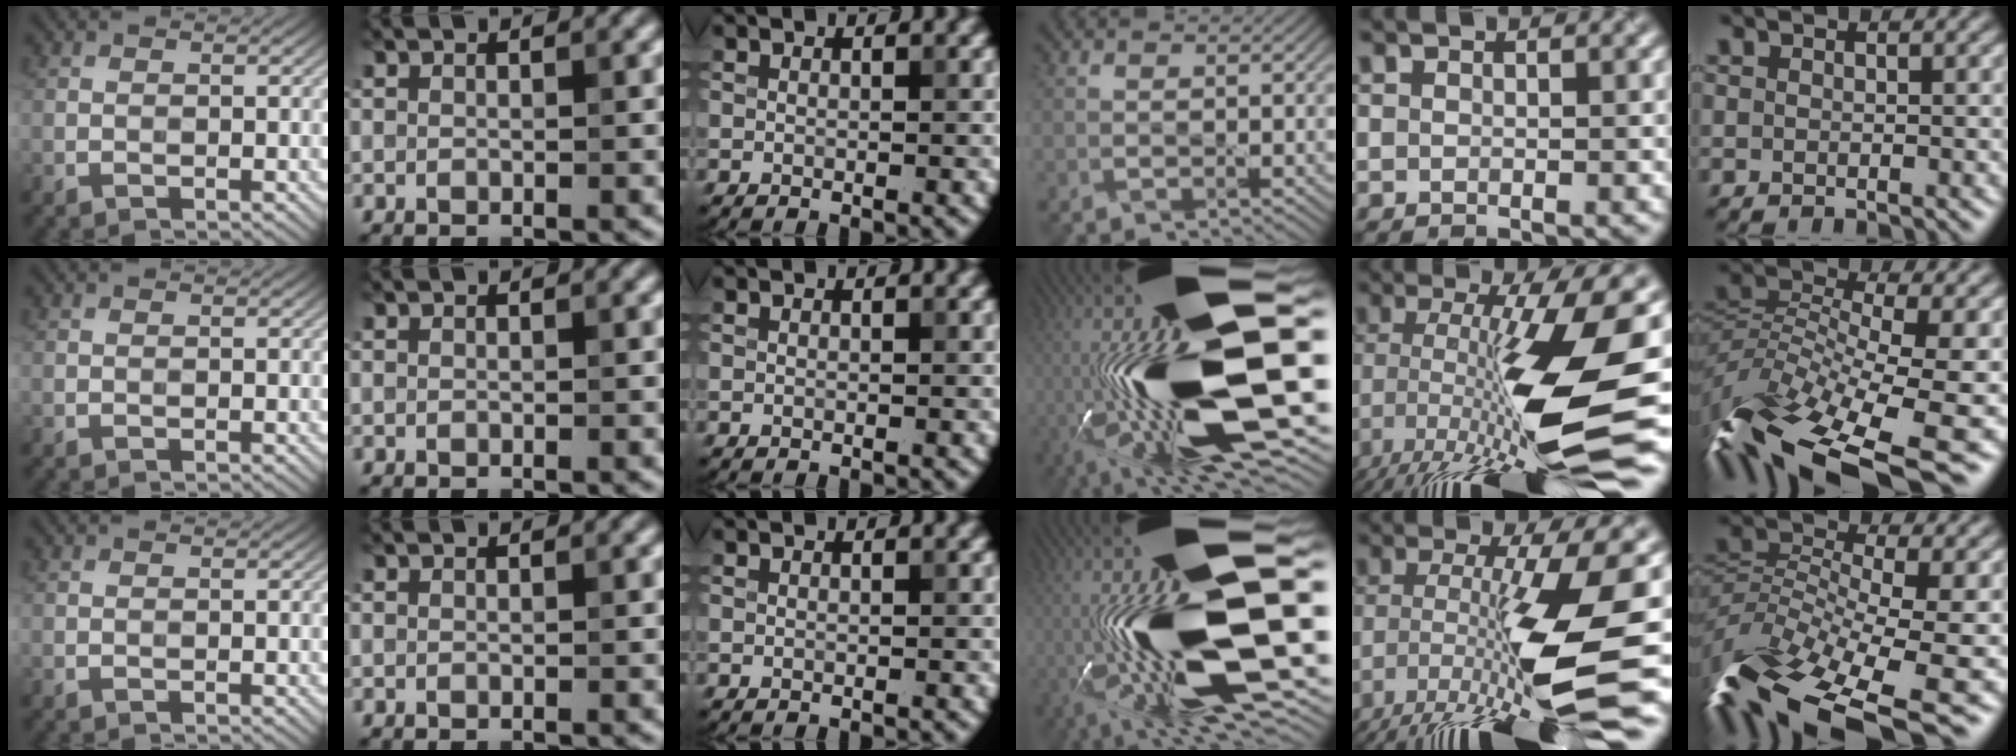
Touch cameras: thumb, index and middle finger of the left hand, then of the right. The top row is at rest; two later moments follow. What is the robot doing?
{"motion": "shake", "object": "medicine bottle"}